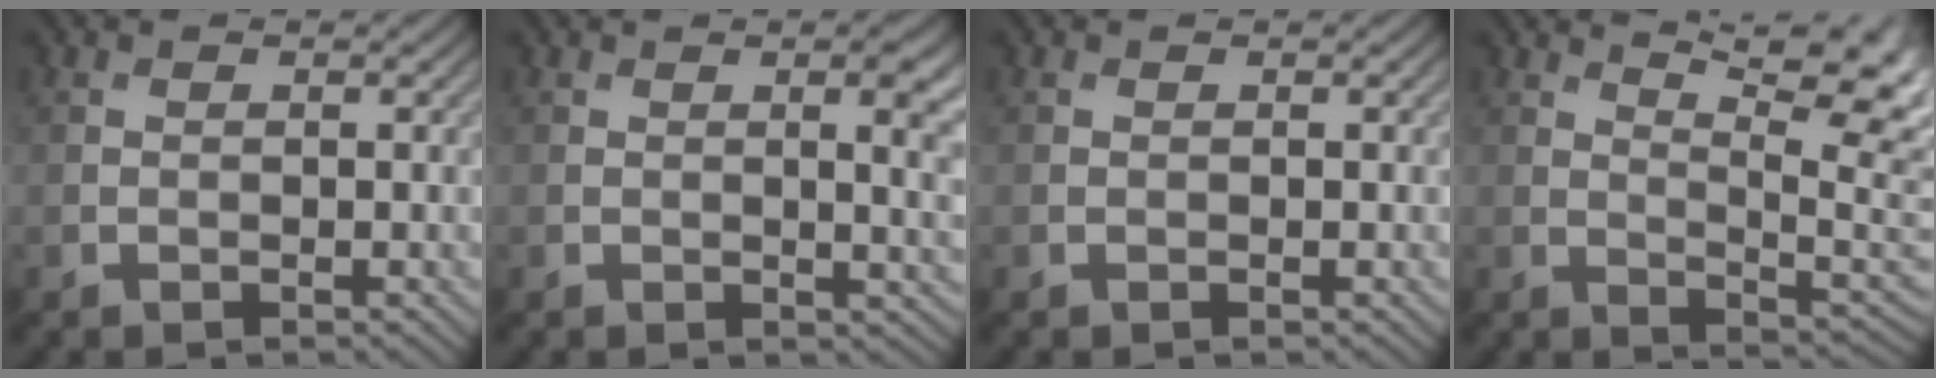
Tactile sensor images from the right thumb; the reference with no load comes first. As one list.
[{"total": 4.4, "force": [1.0, 1.2, 4.1], "torque": [-0.059, 0.000, 0.018]}, {"total": 0.0}, {"total": 12.8, "force": [6.7, 4.3, 10.0], "torque": [-0.152, 0.017, 0.096]}]